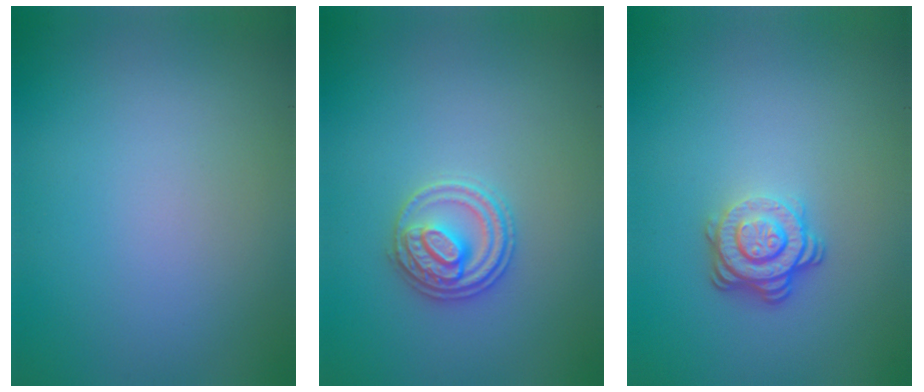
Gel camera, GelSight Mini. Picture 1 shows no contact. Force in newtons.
{"total": 2.9, "press": 2.9, "slide": 0.1}
{"total": 3.2, "press": 2.4, "slide": 2.1}